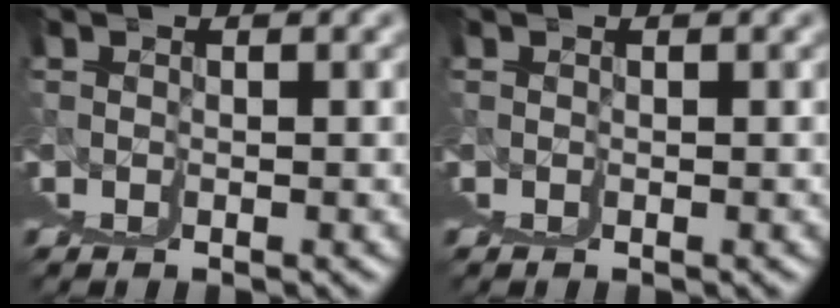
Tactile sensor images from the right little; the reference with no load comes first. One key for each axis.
{"total": 0.0}